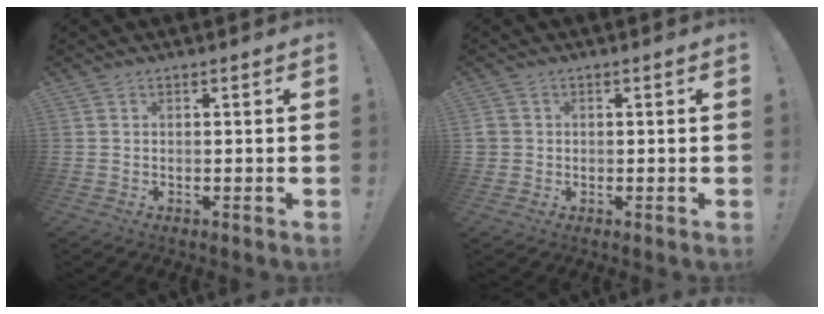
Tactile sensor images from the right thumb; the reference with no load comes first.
{"total": 2.5, "force": [0.1, 2.4, 0.7], "torque": [-0.006, 0.003, 0.004]}